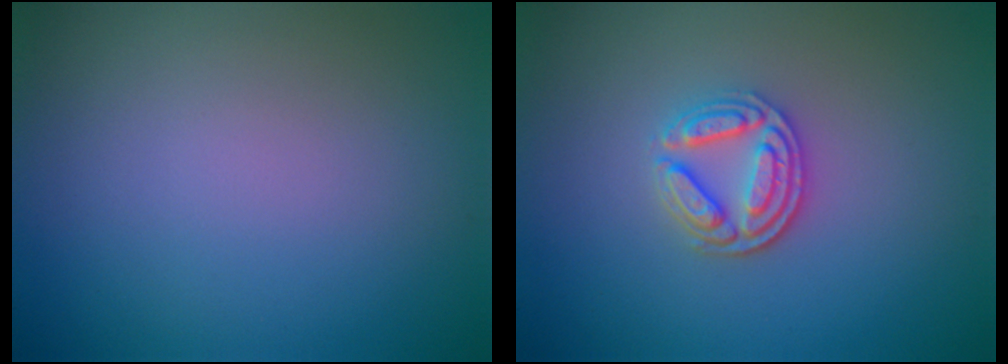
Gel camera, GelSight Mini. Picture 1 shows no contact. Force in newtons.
{"total": 3.6, "press": 3.1, "slide": 1.7}